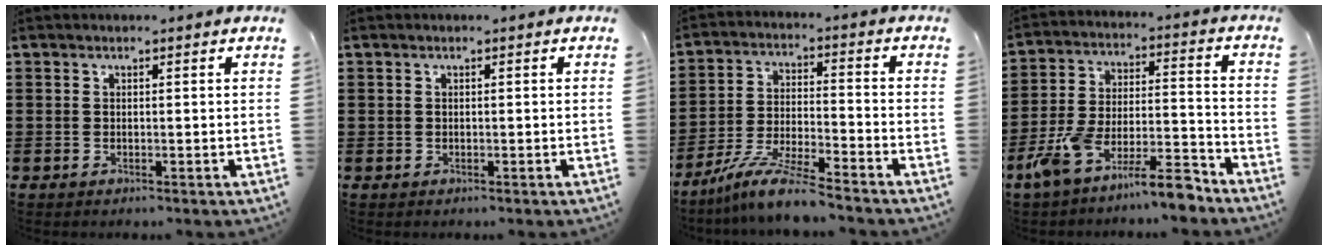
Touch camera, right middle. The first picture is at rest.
{"total": 0.0}
{"total": 8.6, "force": [-7.6, 0.2, 4.1], "torque": [-0.090, -0.003, -0.151]}
{"total": 10.8, "force": [-9.3, 1.5, 5.5], "torque": [-0.099, 0.020, -0.179]}